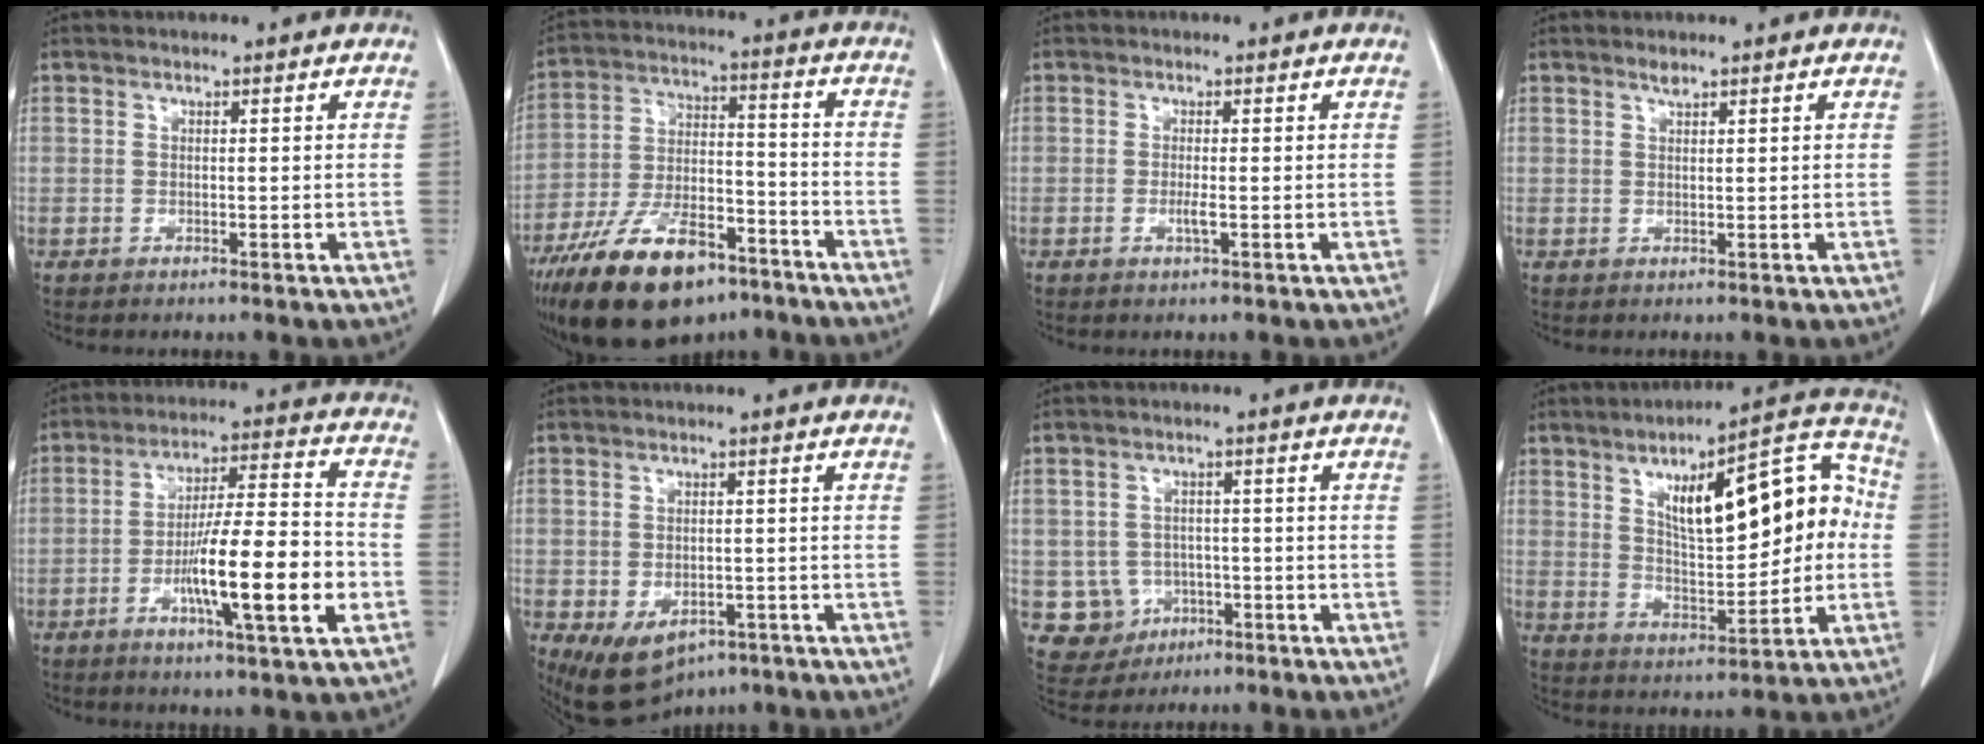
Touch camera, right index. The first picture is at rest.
{"total": 18.8, "force": [-12.9, 7.4, 11.4], "torque": [-0.227, -0.003, -0.223]}
{"total": 1.3, "force": [-0.3, 0.0, 1.3], "torque": [-0.024, -0.001, -0.003]}
{"total": 0.9, "force": [0.8, 0.1, 0.3], "torque": [-0.010, -0.001, 0.016]}
{"total": 15.6, "force": [-4.6, 1.1, 14.8], "torque": [-0.247, -0.002, -0.073]}
{"total": 8.7, "force": [-4.7, 5.6, 4.7], "torque": [-0.073, 0.000, -0.058]}
{"total": 6.0, "force": [-1.5, 5.8, 0.9], "torque": [-0.017, 0.006, -0.013]}
{"total": 18.2, "force": [3.3, 6.3, 16.8], "torque": [-0.238, 0.042, 0.056]}